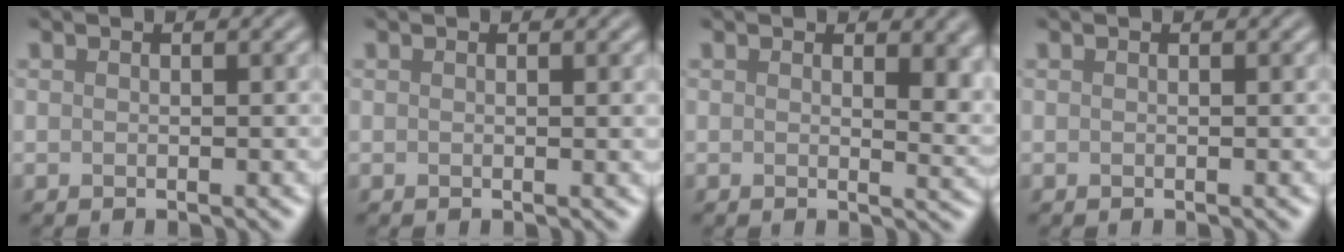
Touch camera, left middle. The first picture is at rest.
{"total": 0.8, "force": [0.1, 0.2, 0.8], "torque": [-0.006, 0.001, -0.001]}
{"total": 3.6, "force": [1.3, 1.6, 2.9], "torque": [-0.029, -0.007, 0.021]}
{"total": 0.0}